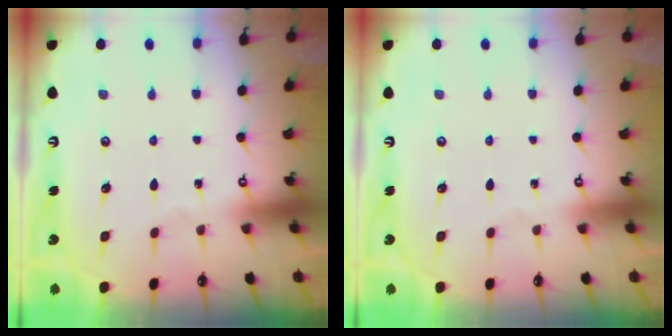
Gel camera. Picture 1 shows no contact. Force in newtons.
{"total": 0.0}